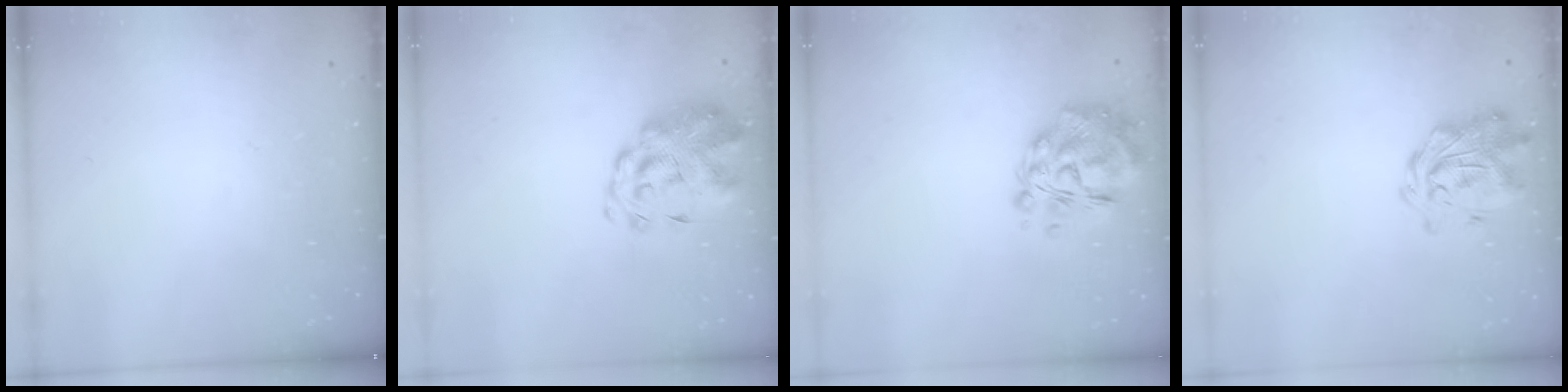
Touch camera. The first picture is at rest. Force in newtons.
{"total": 4.2, "press": 4.0, "slide": 1.4}
{"total": 12.0, "press": 11.3, "slide": 4.0}
{"total": 2.9, "press": 2.6, "slide": 1.3}